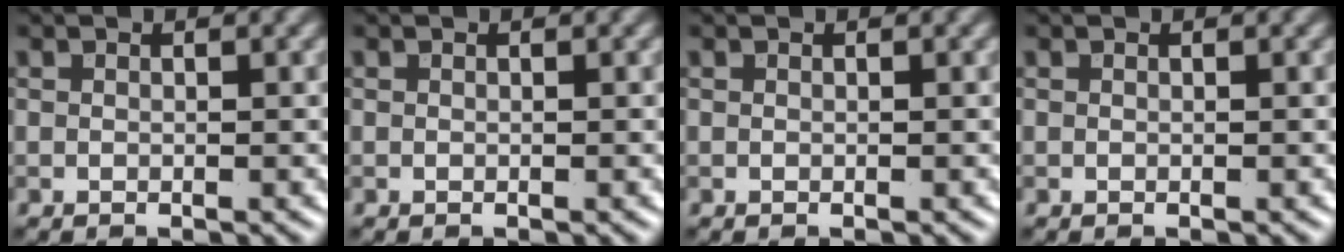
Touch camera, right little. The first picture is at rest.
{"total": 0.0}
{"total": 0.0}
{"total": 0.0}